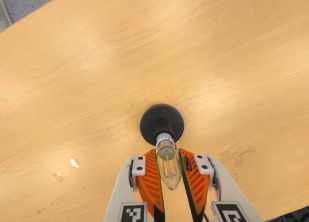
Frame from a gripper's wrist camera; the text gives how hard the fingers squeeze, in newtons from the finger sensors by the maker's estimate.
{"total": 15.5, "left": 17.7, "right": 13.4}